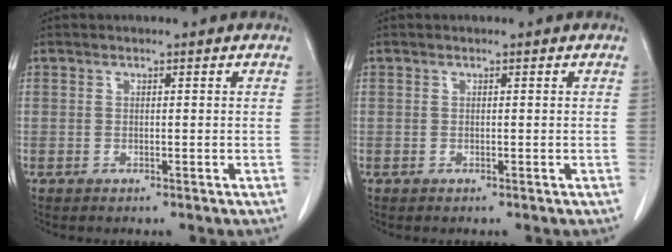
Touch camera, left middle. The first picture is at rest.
{"total": 0.0}